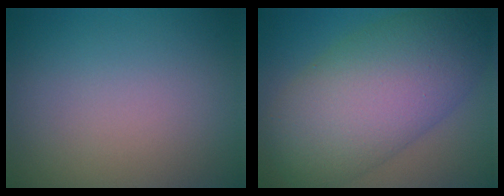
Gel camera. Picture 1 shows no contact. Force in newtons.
{"total": 11.4, "press": 11.4, "slide": 0.1}